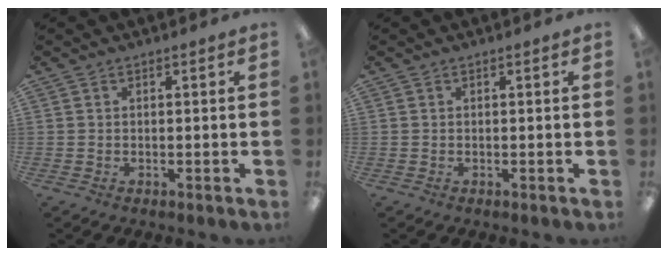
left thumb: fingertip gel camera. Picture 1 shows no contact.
{"total": 0.0}